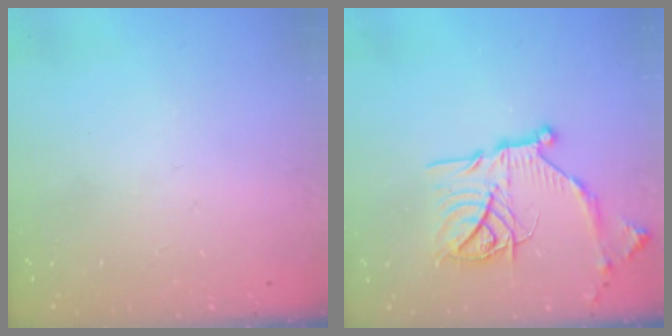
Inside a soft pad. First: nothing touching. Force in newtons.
{"total": 19.5, "press": 19.4, "slide": 1.7}